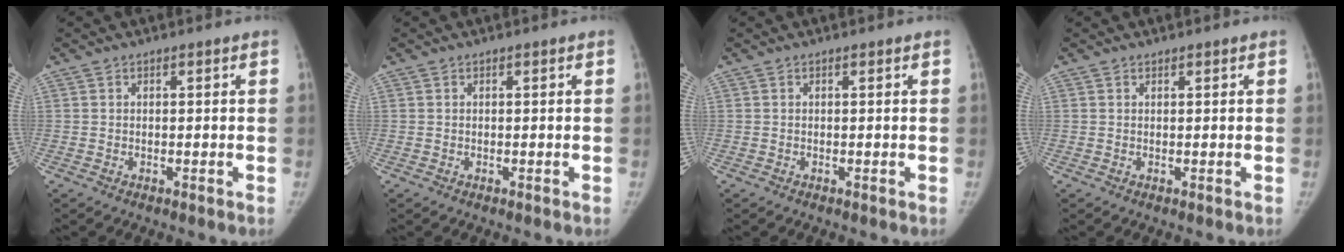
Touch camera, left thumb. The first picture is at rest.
{"total": 0.0}
{"total": 0.0}
{"total": 0.5, "force": [0.5, 0.1, 0.0], "torque": [-0.001, -0.004, 0.008]}